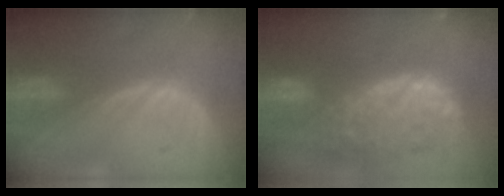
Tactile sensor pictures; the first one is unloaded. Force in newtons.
{"total": 12.2, "press": 10.9, "slide": 5.5}